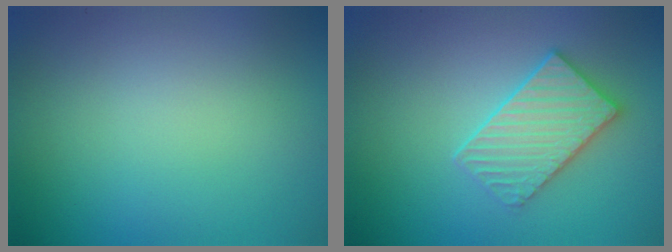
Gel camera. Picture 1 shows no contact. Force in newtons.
{"total": 3.4, "press": 3.3, "slide": 0.8}